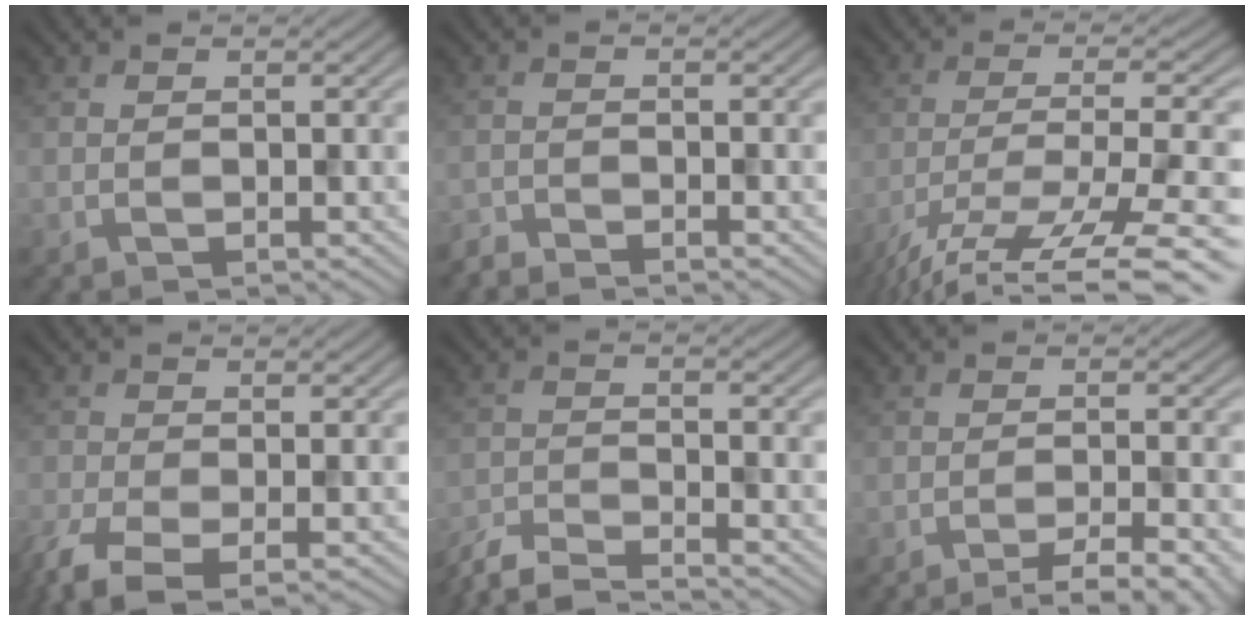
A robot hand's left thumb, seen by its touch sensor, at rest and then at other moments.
{"total": 2.2, "force": [-2.1, 0.0, 0.3], "torque": [-0.011, -0.004, -0.048]}
{"total": 13.4, "force": [-9.1, 3.0, 9.3], "torque": [-0.169, -0.018, -0.140]}
{"total": 5.5, "force": [-3.4, 2.0, 3.9], "torque": [-0.089, -0.019, -0.071]}
{"total": 6.7, "force": [-6.2, 0.8, 2.4], "torque": [-0.051, -0.005, -0.122]}
{"total": 5.9, "force": [-4.1, 0.8, 4.2], "torque": [-0.061, 0.006, -0.067]}